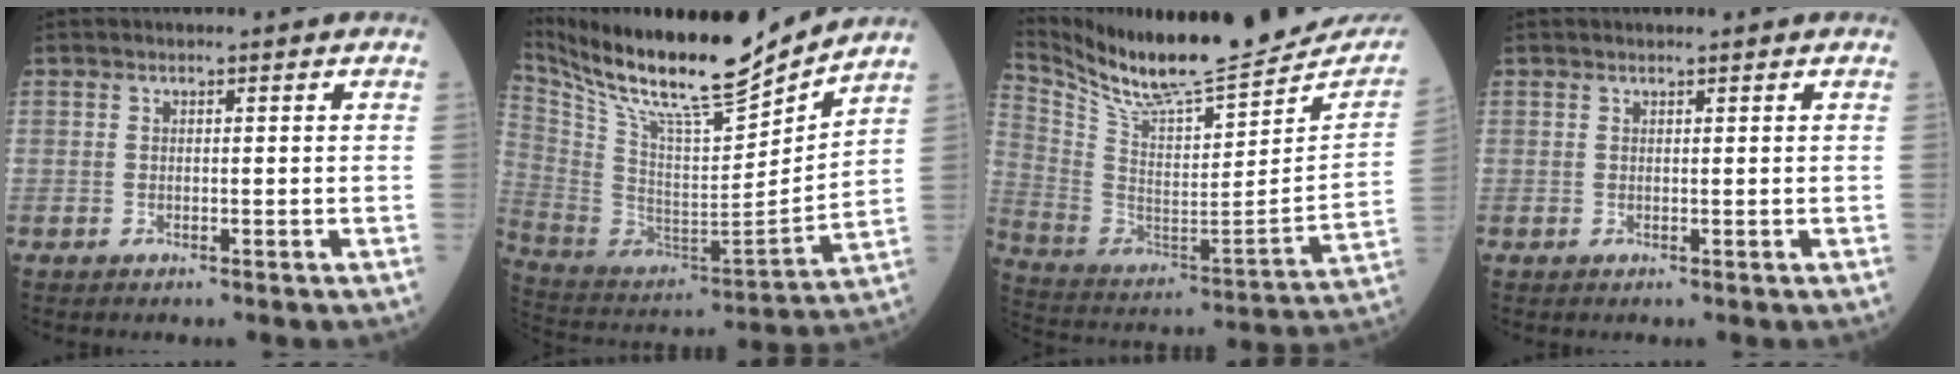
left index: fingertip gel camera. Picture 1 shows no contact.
{"total": 22.8, "force": [20.0, 2.4, 10.9], "torque": [-0.219, -0.030, 0.344]}
{"total": 24.6, "force": [22.5, 2.9, 9.4], "torque": [-0.174, -0.077, 0.341]}
{"total": 0.9, "force": [0.8, 0.0, 0.4], "torque": [-0.006, 0.006, 0.015]}